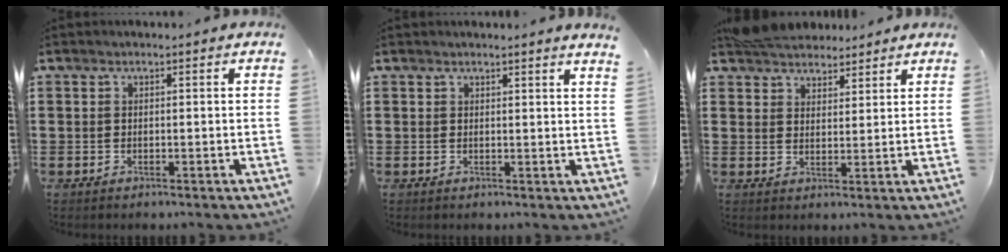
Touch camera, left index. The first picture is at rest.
{"total": 1.4, "force": [1.3, -0.5, 0.2], "torque": [-0.007, -0.004, 0.025]}
{"total": 5.4, "force": [5.1, 1.6, 0.6], "torque": [-0.030, -0.005, 0.099]}